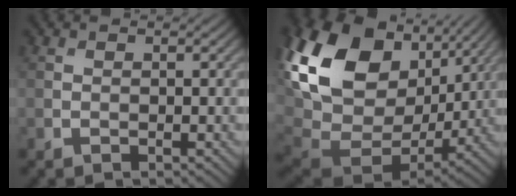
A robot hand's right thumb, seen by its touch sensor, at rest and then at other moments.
{"total": 20.1, "force": [6.3, 13.8, 13.2], "torque": [-0.327, -0.002, 0.135]}